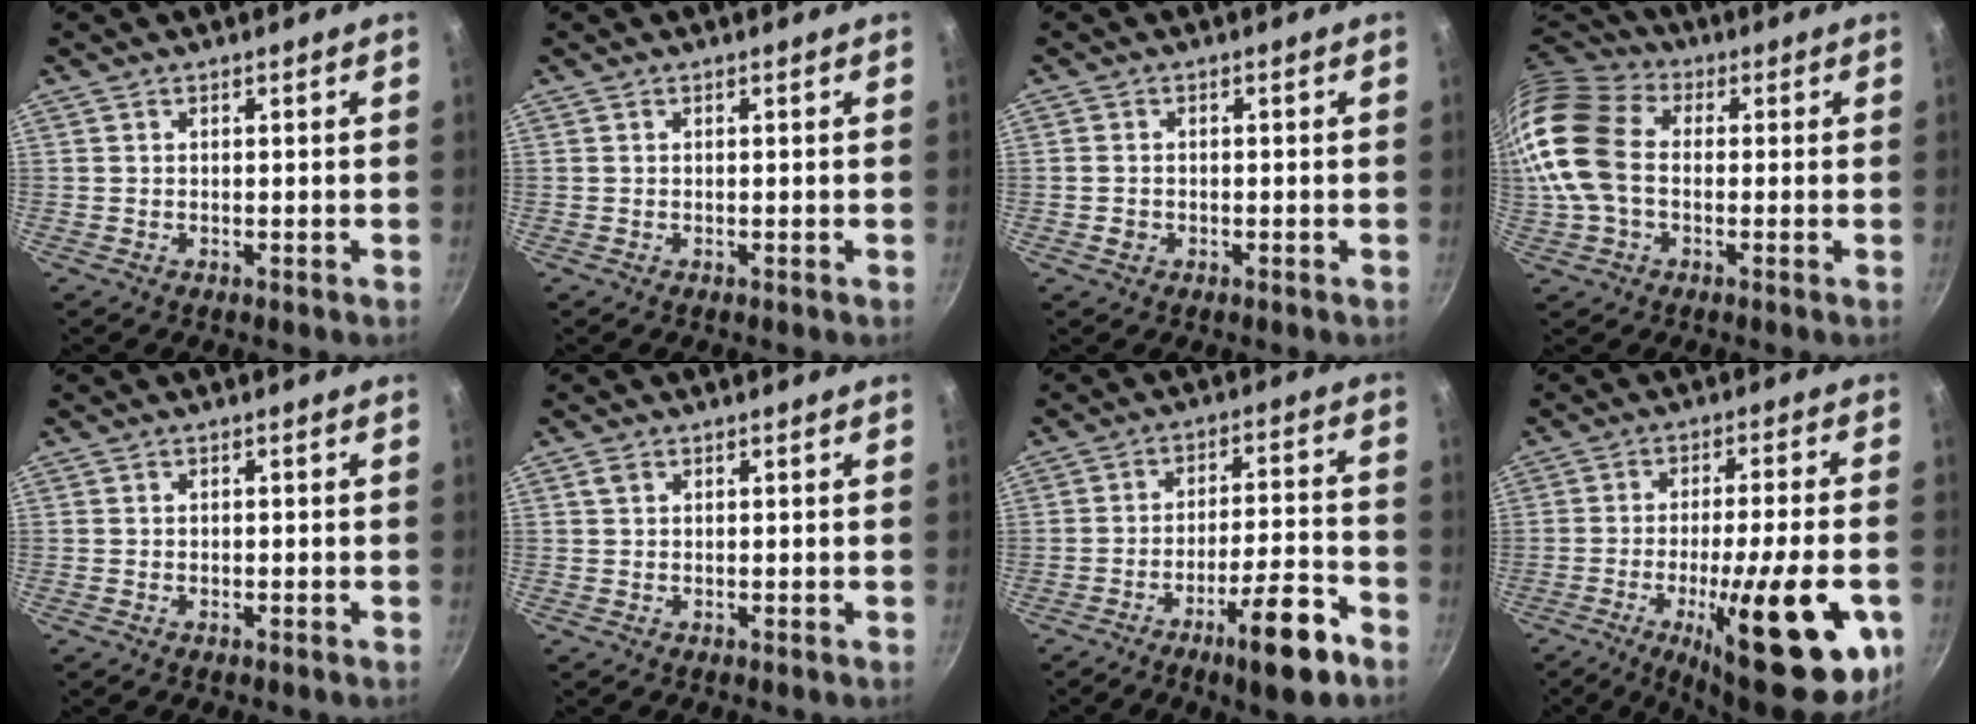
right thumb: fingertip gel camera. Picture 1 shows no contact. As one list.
[{"total": 0.0}, {"total": 1.8, "force": [-0.7, 1.5, 0.8], "torque": [-0.013, 0.010, -0.010]}, {"total": 16.7, "force": [-0.4, 11.7, 11.9], "torque": [-0.236, 0.030, -0.020]}, {"total": 0.6, "force": [-0.3, 0.4, 0.4], "torque": [-0.008, 0.003, -0.008]}, {"total": 1.2, "force": [0.5, 0.8, 0.6], "torque": [-0.012, 0.001, 0.010]}, {"total": 12.7, "force": [-7.3, 2.8, 10.0], "torque": [-0.146, 0.049, -0.105]}, {"total": 24.4, "force": [-8.2, 6.2, 22.2], "torque": [-0.291, 0.014, -0.114]}]